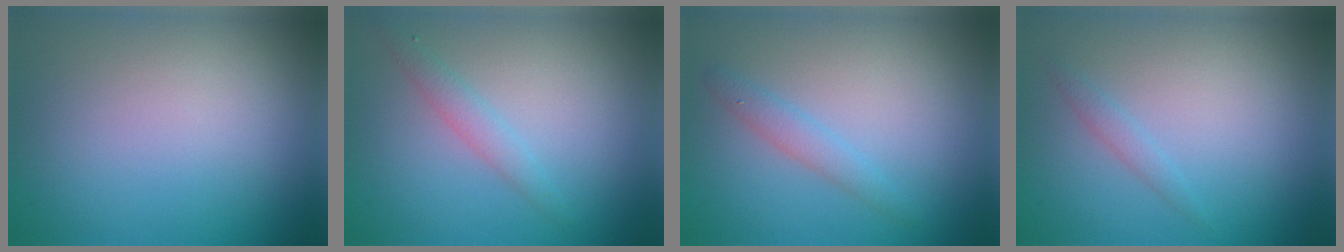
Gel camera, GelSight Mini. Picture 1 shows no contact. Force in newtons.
{"total": 1.7, "press": 1.7, "slide": 0.0}
{"total": 1.6, "press": 1.6, "slide": 0.1}
{"total": 1.0, "press": 1.0, "slide": 0.1}